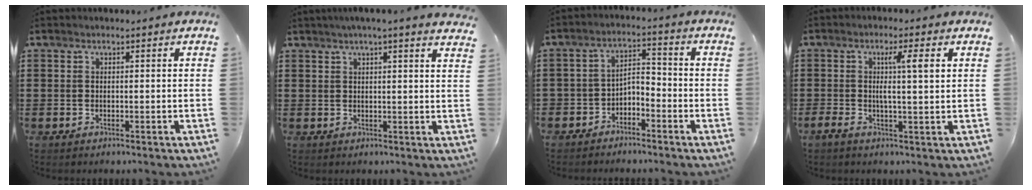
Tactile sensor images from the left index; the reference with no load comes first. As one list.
[{"total": 2.9, "force": [2.4, -0.5, 1.5], "torque": [-0.035, -0.002, 0.043]}, {"total": 3.8, "force": [-3.6, 1.0, 0.7], "torque": [-0.024, 0.004, -0.080]}, {"total": 5.5, "force": [1.1, 0.5, 5.3], "torque": [-0.095, -0.002, 0.012]}]